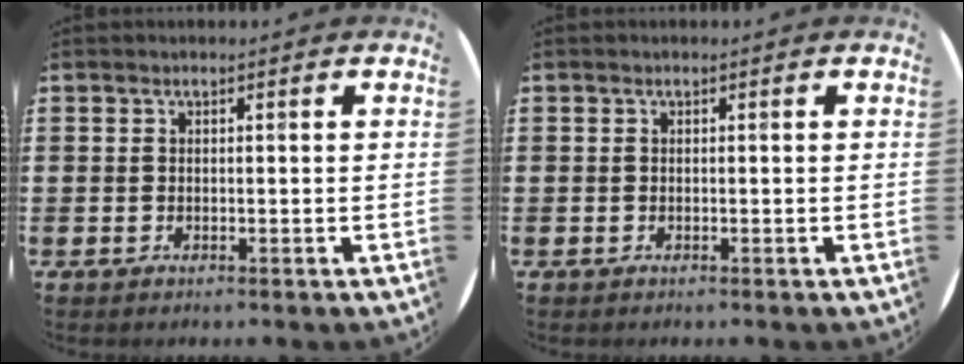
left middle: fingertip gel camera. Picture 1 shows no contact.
{"total": 0.0}